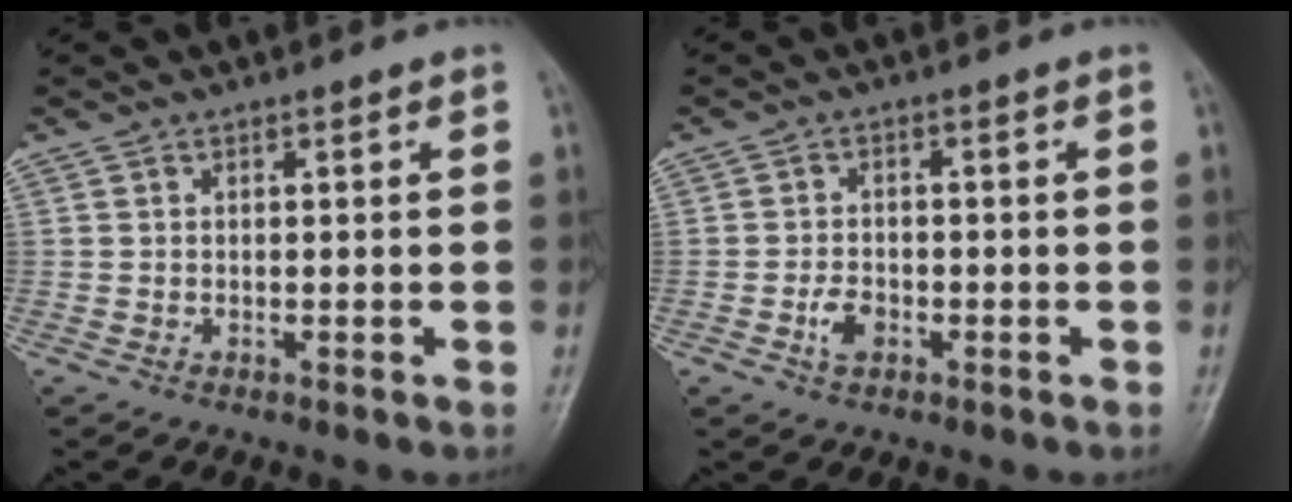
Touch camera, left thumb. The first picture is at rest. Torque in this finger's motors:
{"motor_torque": [-0.34, 0.32, 0.07, -0.04, 0.00]}